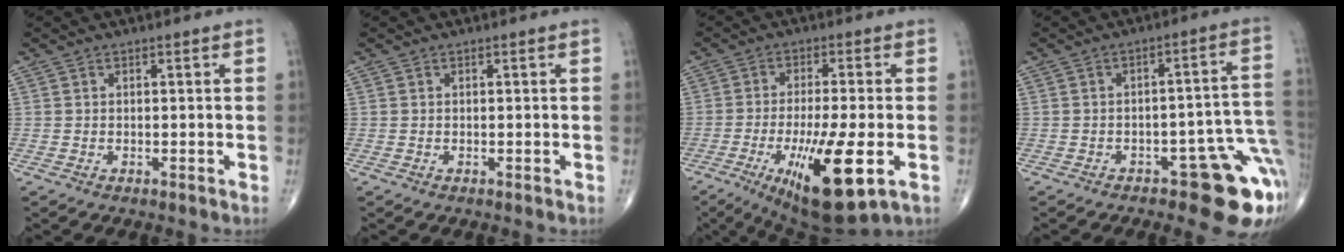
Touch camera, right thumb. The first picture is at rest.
{"total": 0.0}
{"total": 16.2, "force": [-5.3, 3.9, 14.8], "torque": [-0.257, -0.014, -0.075]}
{"total": 13.2, "force": [-6.0, 4.9, 10.7], "torque": [-0.062, 0.048, -0.068]}